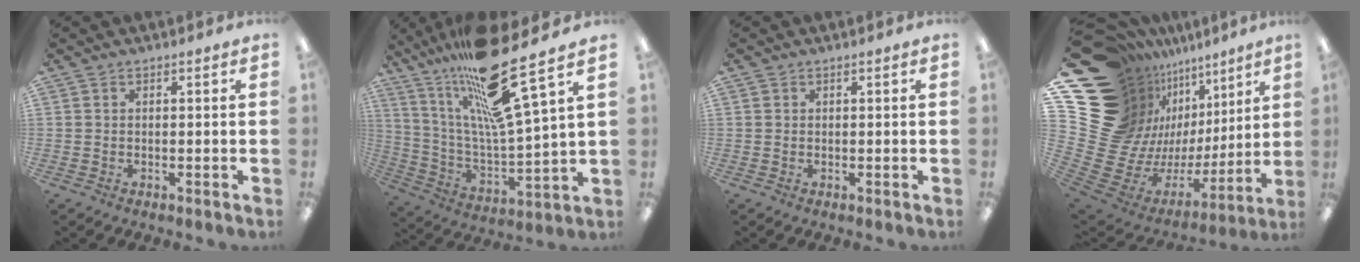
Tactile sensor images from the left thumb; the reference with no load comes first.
{"total": 23.5, "force": [16.7, 4.0, 16.1], "torque": [-0.295, -0.098, 0.265]}
{"total": 0.0}
{"total": 22.9, "force": [9.5, 16.9, 12.2], "torque": [-0.218, -0.132, 0.236]}